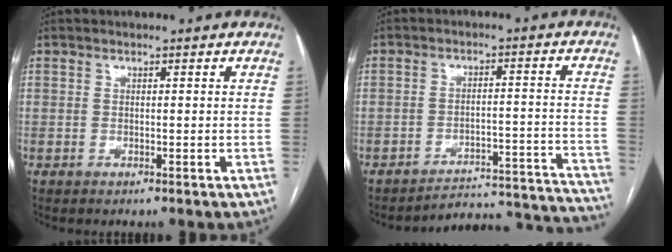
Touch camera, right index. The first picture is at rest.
{"total": 20.4, "force": [-20.2, 1.7, 2.6], "torque": [0.003, 0.029, -0.247]}